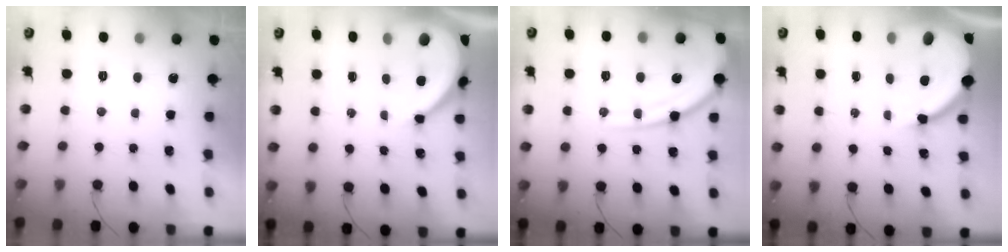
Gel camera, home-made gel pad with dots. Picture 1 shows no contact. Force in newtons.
{"total": 10.7, "press": 10.7, "slide": 1.3}
{"total": 16.0, "press": 15.9, "slide": 1.5}
{"total": 13.2, "press": 13.2, "slide": 1.4}